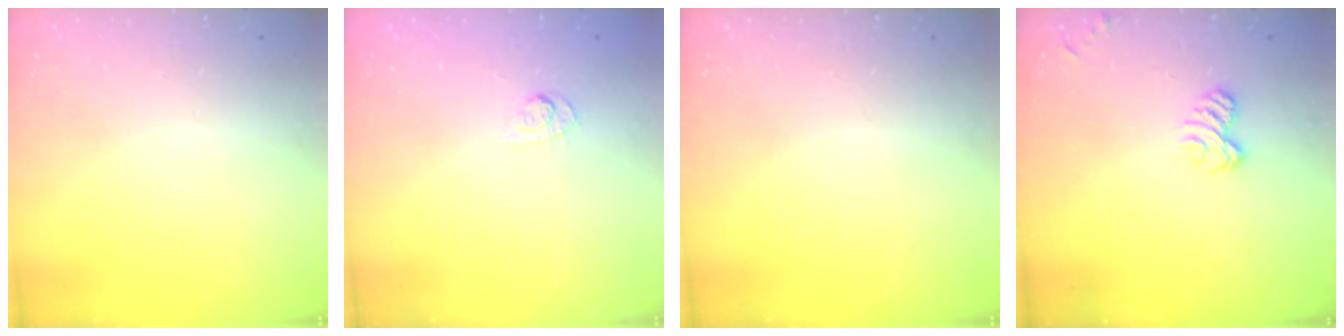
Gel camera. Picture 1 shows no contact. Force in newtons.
{"total": 3.5, "press": 3.1, "slide": 1.6}
{"total": 0.0}
{"total": 3.4, "press": 3.2, "slide": 1.1}